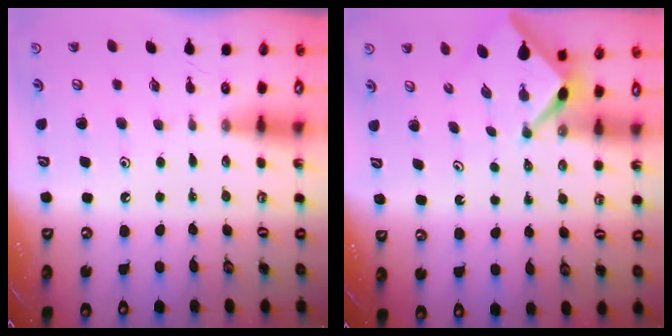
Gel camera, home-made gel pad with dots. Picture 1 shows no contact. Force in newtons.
{"total": 2.6, "press": 2.6, "slide": 0.3}